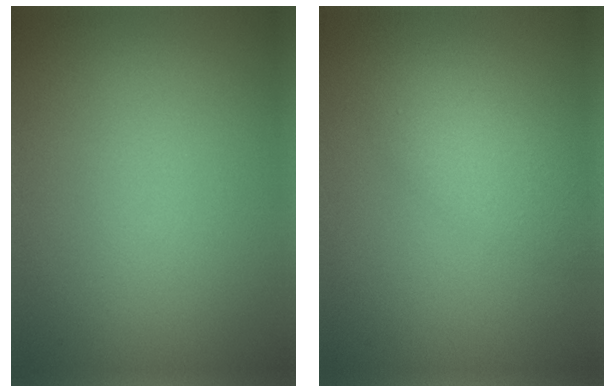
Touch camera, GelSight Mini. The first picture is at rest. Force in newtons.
{"total": 3.4, "press": 3.4, "slide": 0.2}